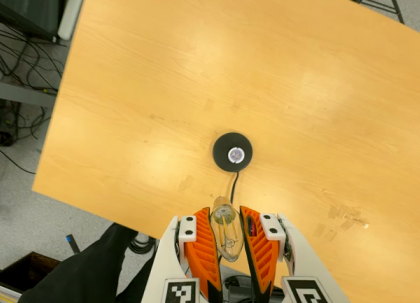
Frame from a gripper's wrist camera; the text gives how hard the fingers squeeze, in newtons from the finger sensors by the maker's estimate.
{"total": 21.0, "left": 23.6, "right": 18.4}